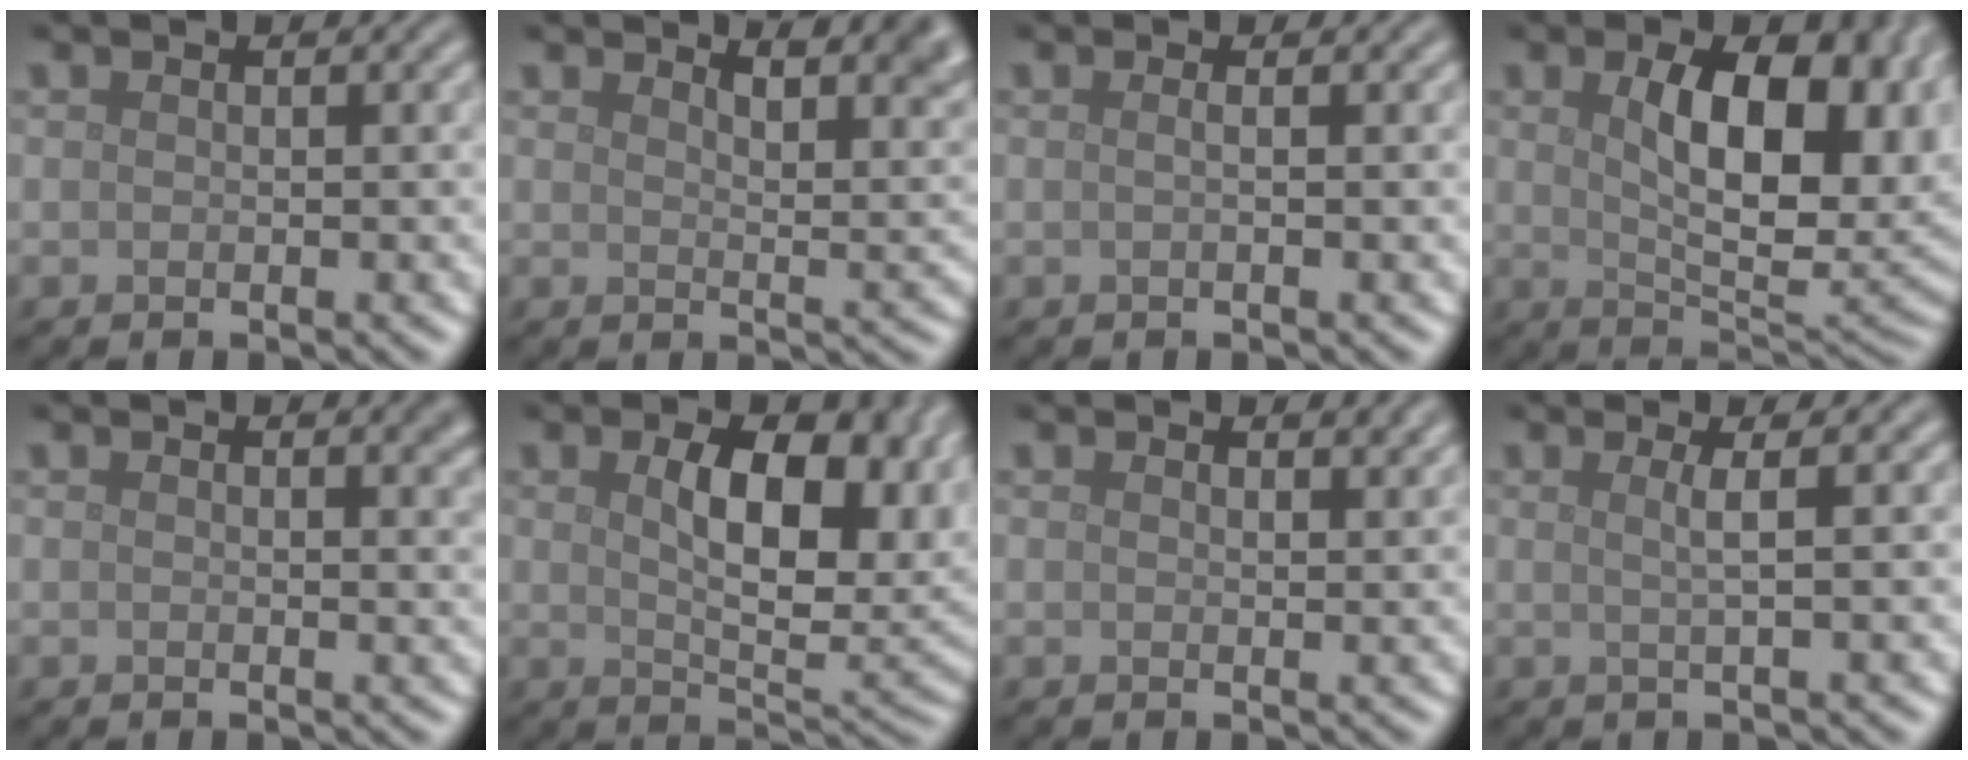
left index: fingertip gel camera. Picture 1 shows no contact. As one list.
[{"total": 5.9, "force": [4.3, 1.9, 3.6], "torque": [-0.031, 0.012, 0.055]}, {"total": 1.1, "force": [0.2, 0.4, 1.0], "torque": [-0.009, -0.005, -0.011]}, {"total": 11.4, "force": [2.0, 5.7, 9.6], "torque": [-0.140, -0.007, 0.042]}, {"total": 2.4, "force": [1.2, 0.9, 1.9], "torque": [-0.008, 0.005, 0.014]}, {"total": 10.3, "force": [2.2, 4.9, 8.7], "torque": [-0.132, -0.007, 0.043]}, {"total": 1.4, "force": [1.3, 0.3, 0.5], "torque": [-0.005, 0.000, 0.017]}, {"total": 1.9, "force": [0.4, 0.4, 1.7], "torque": [-0.030, 0.004, -0.001]}]